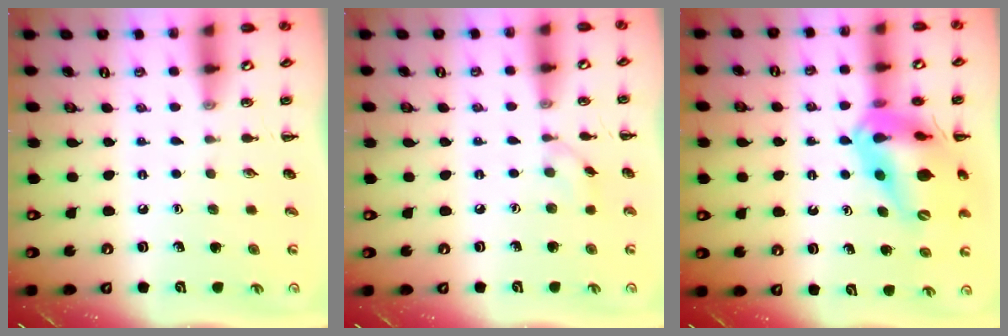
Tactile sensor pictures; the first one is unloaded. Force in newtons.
{"total": 3.7, "press": 3.5, "slide": 1.1}
{"total": 19.2, "press": 18.8, "slide": 3.9}